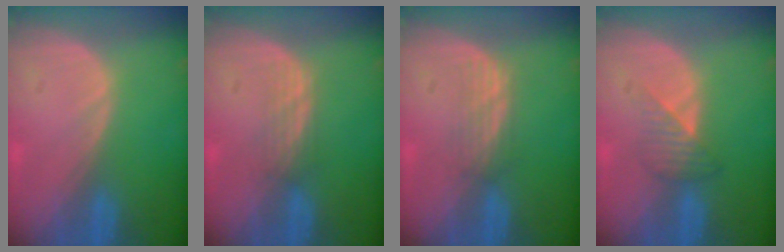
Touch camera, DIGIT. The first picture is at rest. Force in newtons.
{"total": 2.2, "press": 2.2, "slide": 0.4}
{"total": 2.9, "press": 2.6, "slide": 1.2}
{"total": 3.4, "press": 3.1, "slide": 1.4}